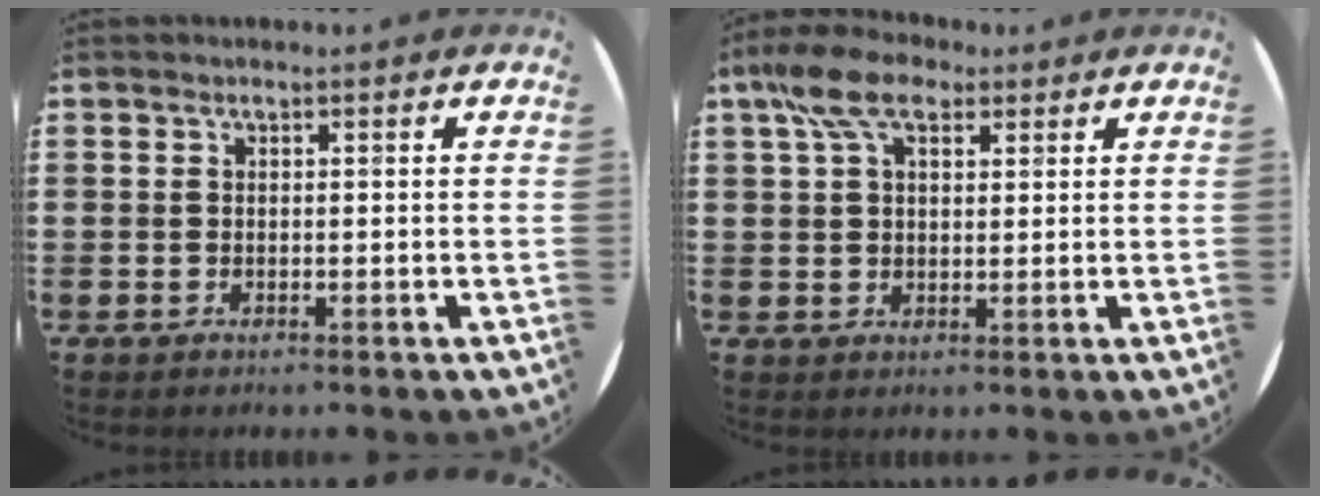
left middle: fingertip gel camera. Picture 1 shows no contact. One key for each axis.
{"total": 7.4, "fx": 4.6, "fy": 4.0, "fz": 4.1, "tx": -0.089, "ty": 0.006, "tz": 0.084}